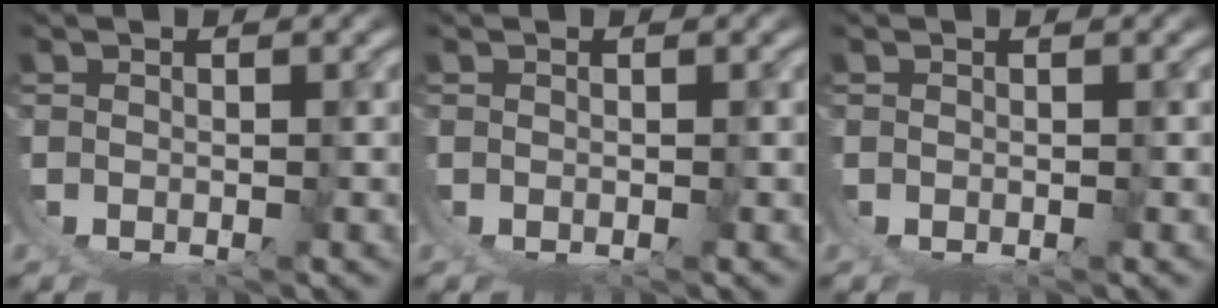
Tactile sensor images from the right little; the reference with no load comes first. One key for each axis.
{"total": 0.0}
{"total": 0.0}